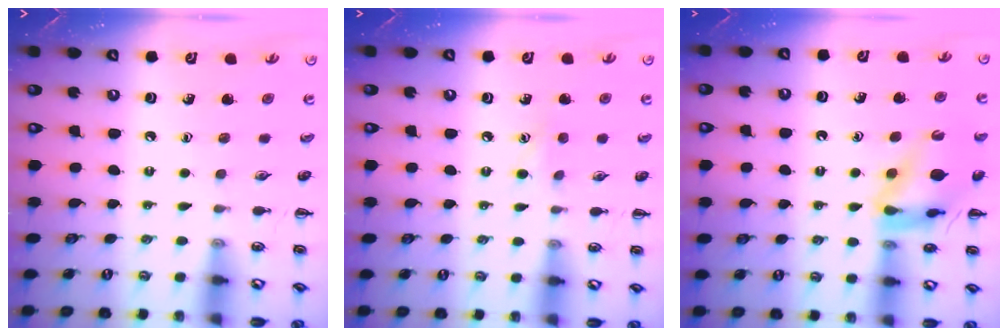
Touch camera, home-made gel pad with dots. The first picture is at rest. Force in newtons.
{"total": 2.0, "press": 1.9, "slide": 0.6}
{"total": 12.2, "press": 12.1, "slide": 1.6}